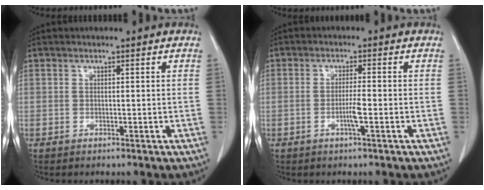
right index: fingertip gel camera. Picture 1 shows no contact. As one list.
[{"total": 2.7, "force": [-0.9, -0.2, 2.6], "torque": [-0.049, -0.002, -0.019]}]